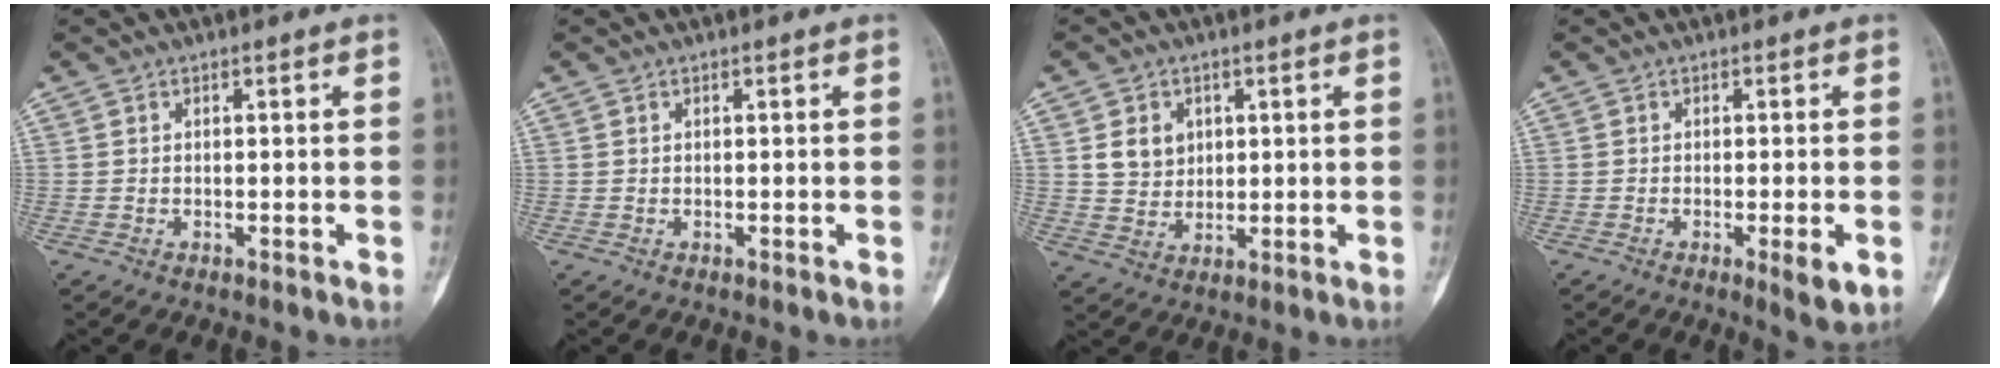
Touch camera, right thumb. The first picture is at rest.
{"total": 0.0}
{"total": 5.8, "force": [1.8, 4.8, 2.6], "torque": [-0.023, -0.011, 0.039]}
{"total": 4.0, "force": [-1.1, 0.7, 3.7], "torque": [-0.055, -0.009, -0.015]}